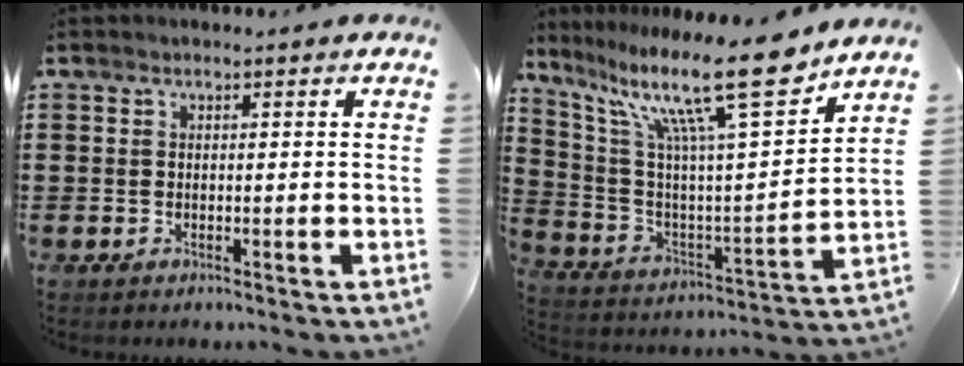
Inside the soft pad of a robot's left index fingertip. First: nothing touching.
{"total": 16.9, "force": [12.0, 2.5, 11.7], "torque": [-0.235, -0.062, 0.192]}